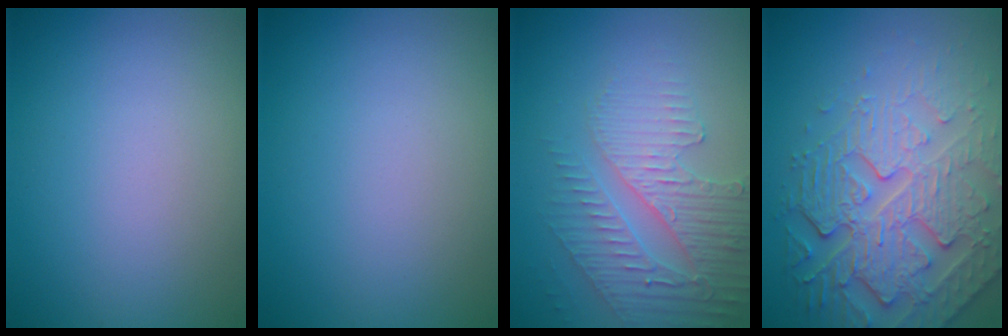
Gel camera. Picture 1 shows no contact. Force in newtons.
{"total": 0.0}
{"total": 3.8, "press": 3.6, "slide": 1.2}
{"total": 5.8, "press": 5.0, "slide": 2.9}